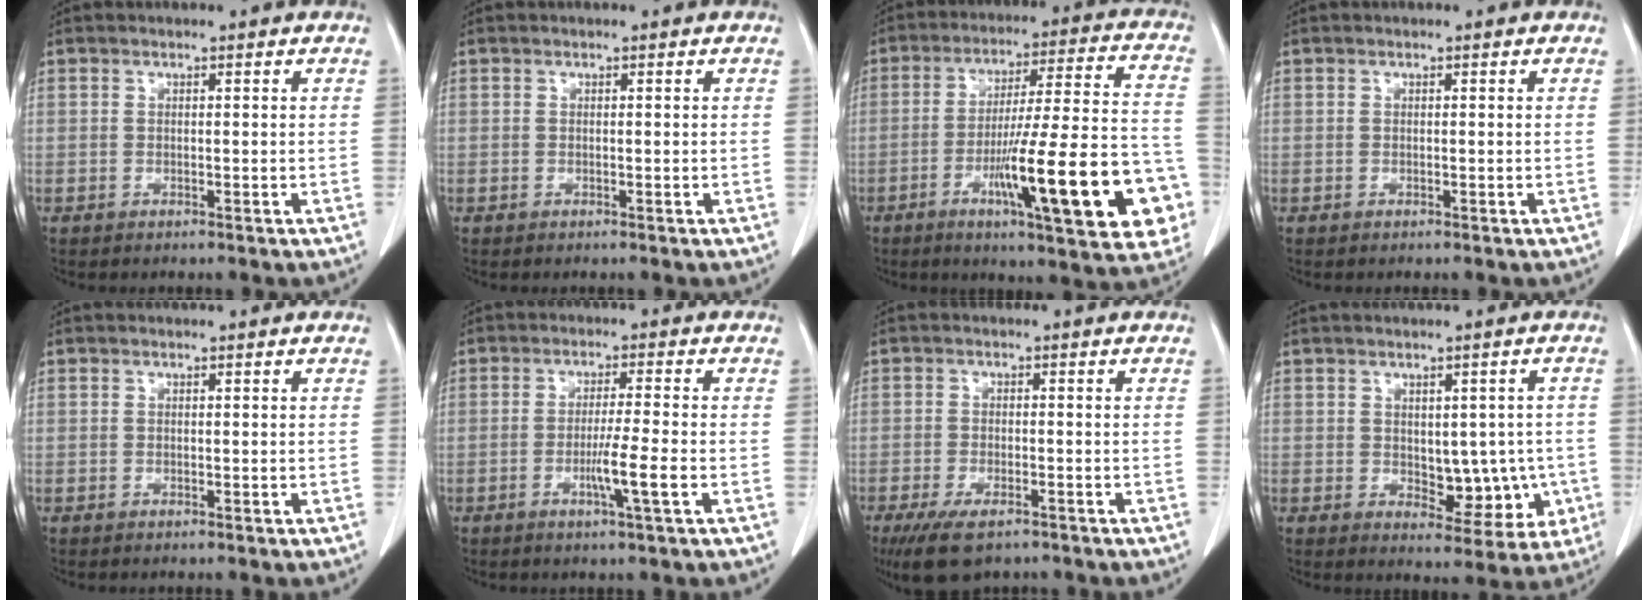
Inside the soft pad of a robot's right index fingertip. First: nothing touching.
{"total": 0.0}
{"total": 22.5, "force": [-7.9, 2.6, 20.9], "torque": [-0.249, 0.007, -0.110]}
{"total": 0.0}
{"total": 0.0}
{"total": 5.4, "force": [-1.8, -0.7, 5.0], "torque": [-0.085, -0.010, -0.032]}
{"total": 7.1, "force": [-5.0, 2.5, 4.4], "torque": [-0.080, -0.014, -0.081]}
{"total": 7.8, "force": [-0.8, 4.5, 6.3], "torque": [-0.059, 0.008, 0.004]}